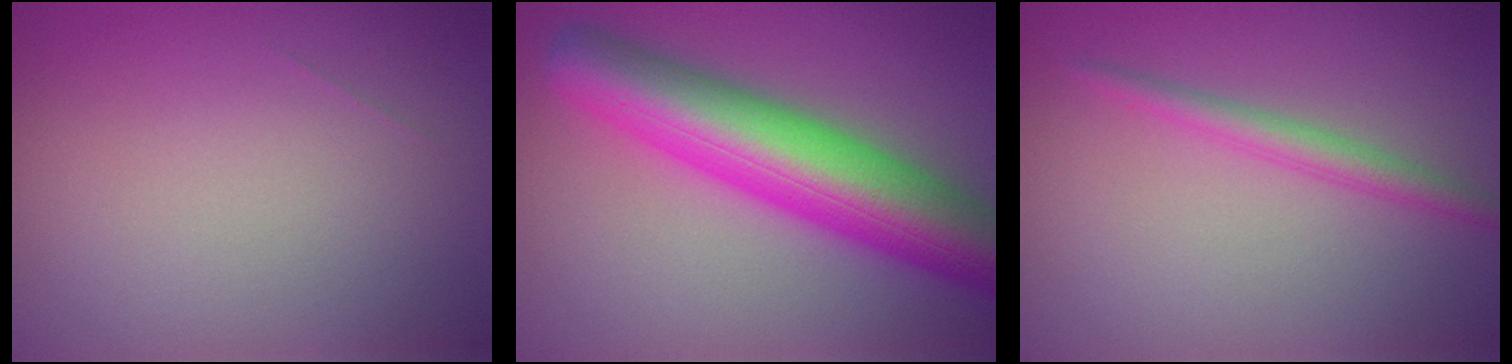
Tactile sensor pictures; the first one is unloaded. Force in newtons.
{"total": 10.7, "press": 10.7, "slide": 0.2}
{"total": 2.0, "press": 2.0, "slide": 0.1}